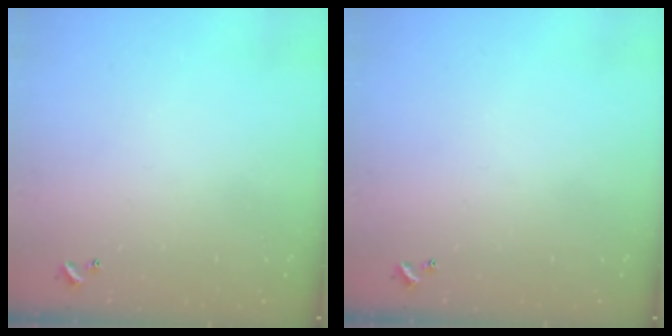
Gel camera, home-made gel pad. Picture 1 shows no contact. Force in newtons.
{"total": 0.0}